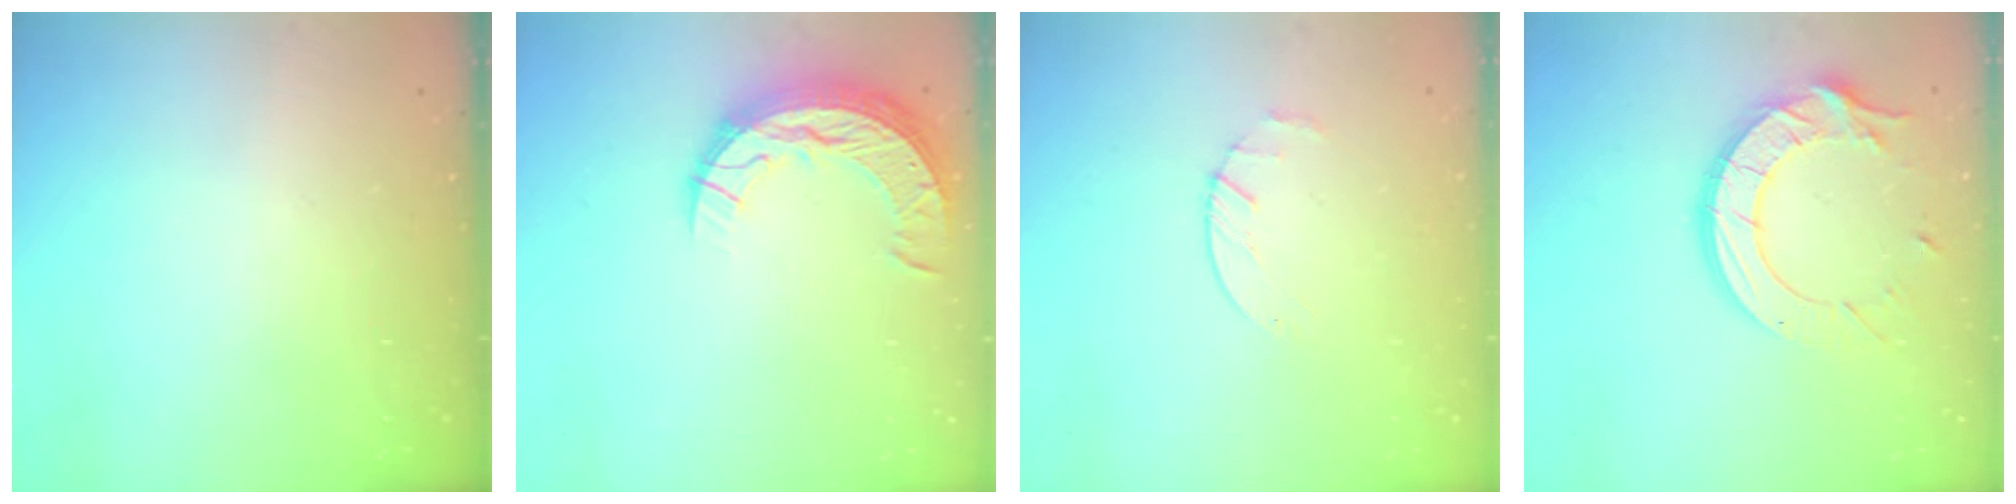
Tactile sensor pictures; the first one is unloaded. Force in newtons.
{"total": 12.2, "press": 12.2, "slide": 0.9}
{"total": 2.2, "press": 2.2, "slide": 0.3}
{"total": 15.2, "press": 15.2, "slide": 1.3}